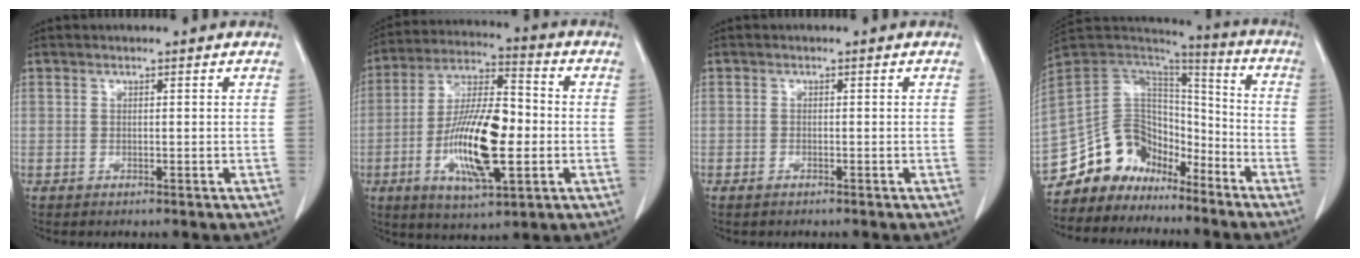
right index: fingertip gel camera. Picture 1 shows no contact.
{"total": 16.0, "force": [-3.2, 4.5, 15.0], "torque": [-0.291, 0.001, -0.055]}
{"total": 0.9, "force": [-0.7, 0.3, 0.4], "torque": [-0.011, -0.001, -0.009]}
{"total": 13.6, "force": [-11.0, 7.6, 2.6], "torque": [-0.043, 0.083, -0.199]}